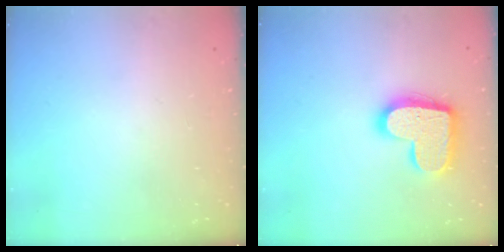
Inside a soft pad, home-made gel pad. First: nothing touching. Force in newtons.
{"total": 17.4, "press": 17.4, "slide": 0.9}